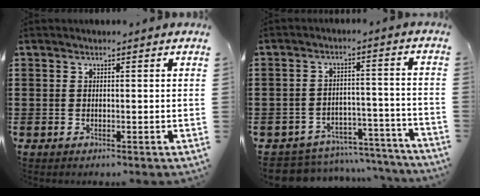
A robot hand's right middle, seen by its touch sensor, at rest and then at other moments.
{"total": 6.0, "force": [-5.9, 1.1, 0.5], "torque": [-0.014, 0.014, -0.117]}